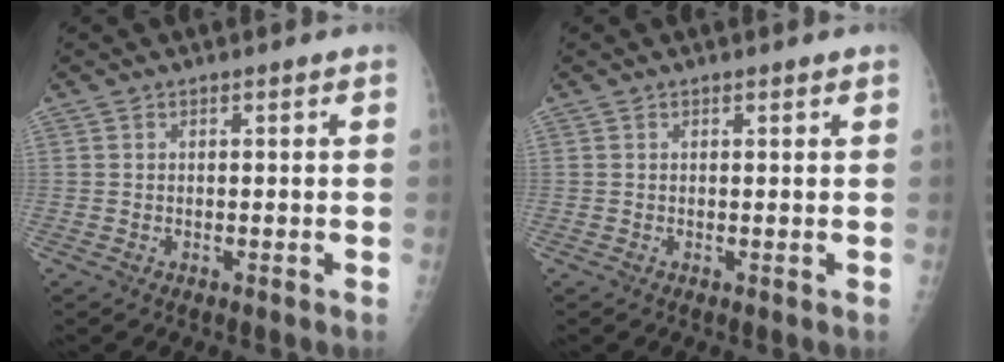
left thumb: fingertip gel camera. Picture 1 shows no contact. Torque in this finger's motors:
{"motor_torque": [-0.18, 0.02, -0.05, 0.09, 0.02]}